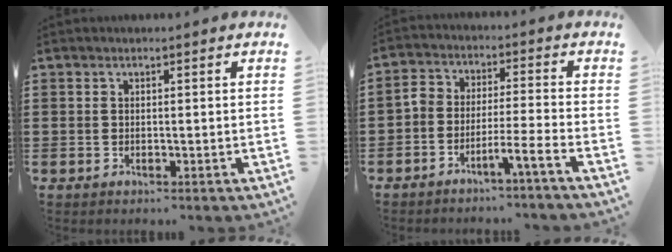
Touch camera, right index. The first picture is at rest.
{"total": 4.7, "force": [-4.3, -0.3, 2.0], "torque": [-0.037, -0.004, -0.086]}